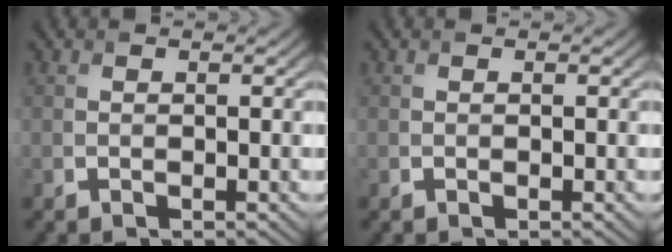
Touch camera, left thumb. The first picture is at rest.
{"total": 0.0}